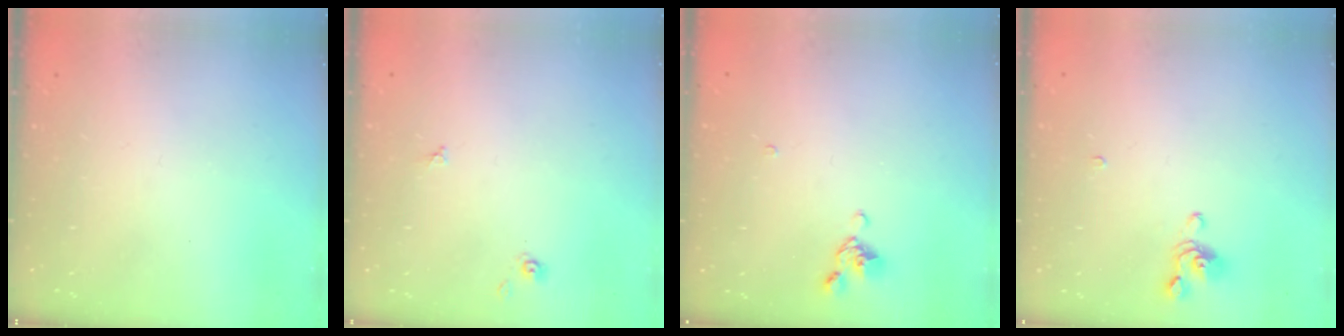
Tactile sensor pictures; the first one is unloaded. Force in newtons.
{"total": 2.2, "press": 2.1, "slide": 0.3}
{"total": 5.9, "press": 5.8, "slide": 0.6}
{"total": 3.9, "press": 3.9, "slide": 0.5}